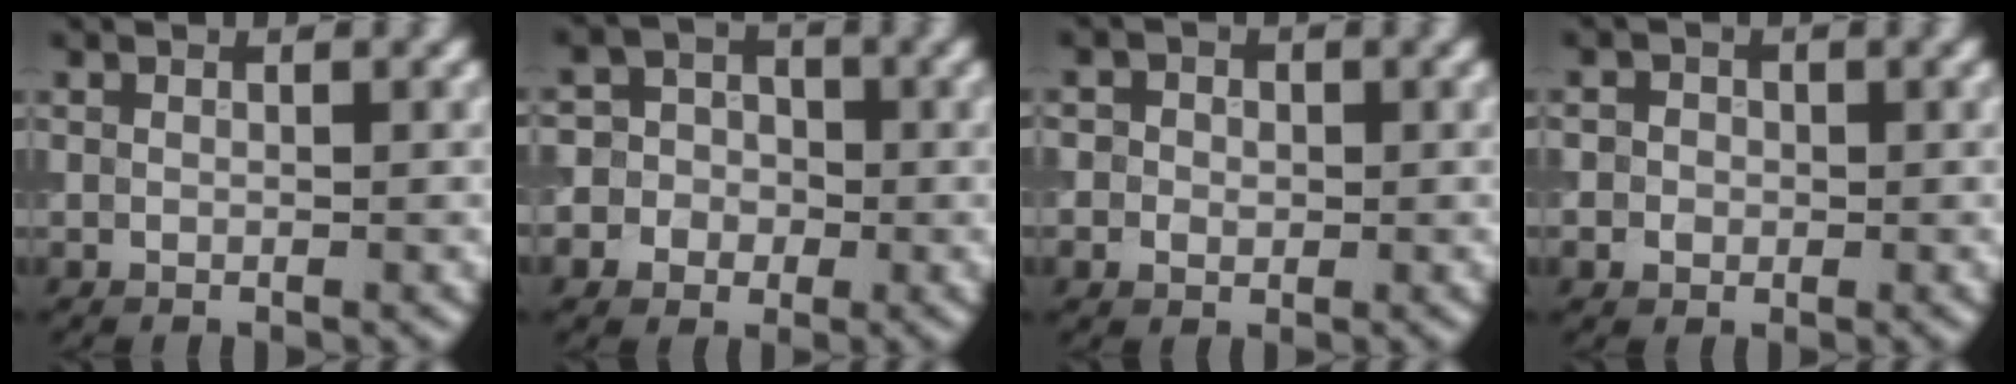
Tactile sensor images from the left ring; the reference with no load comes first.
{"total": 7.8, "force": [-2.2, 7.3, 1.6], "torque": [-0.022, 0.005, -0.071]}
{"total": 3.2, "force": [0.6, 2.9, 1.3], "torque": [-0.002, 0.012, -0.009]}
{"total": 2.4, "force": [0.0, 2.3, 0.8], "torque": [0.009, 0.005, -0.019]}